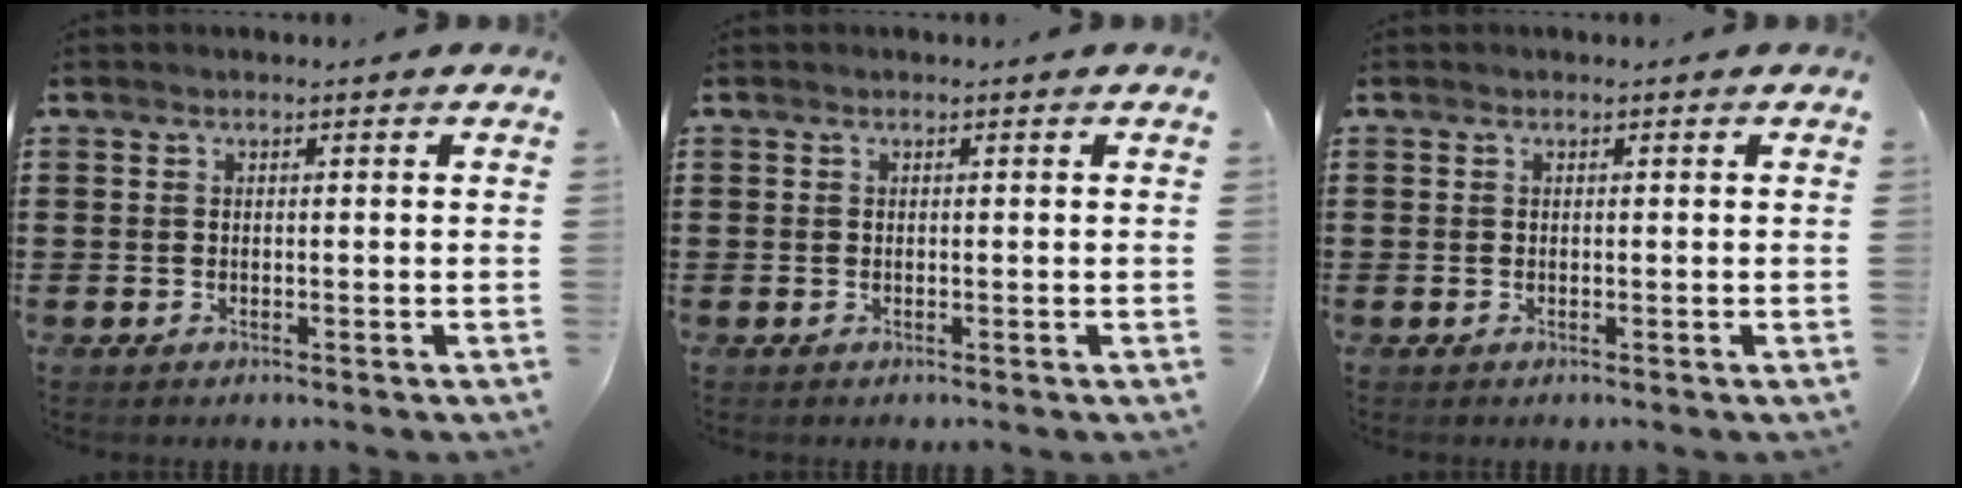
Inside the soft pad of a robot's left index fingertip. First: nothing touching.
{"total": 0.0}
{"total": 0.0}